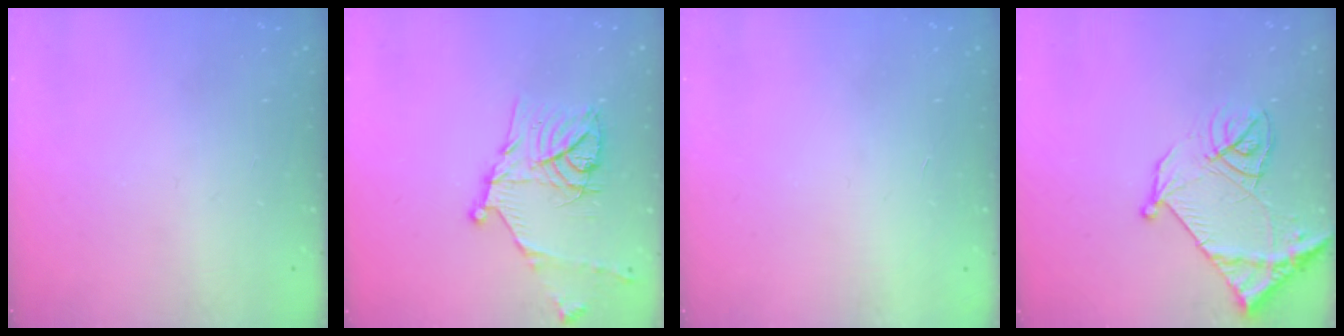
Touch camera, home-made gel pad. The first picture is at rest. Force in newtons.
{"total": 16.1, "press": 16.1, "slide": 1.3}
{"total": 1.6, "press": 1.6, "slide": 0.1}
{"total": 14.4, "press": 14.3, "slide": 1.6}